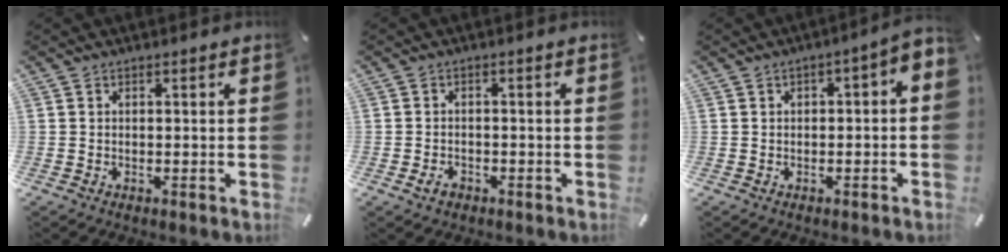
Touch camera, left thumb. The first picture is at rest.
{"total": 2.6, "force": [-1.5, 1.7, 1.3], "torque": [-0.032, 0.003, -0.030]}
{"total": 3.3, "force": [-1.4, 1.6, 2.5], "torque": [-0.043, 0.017, -0.028]}